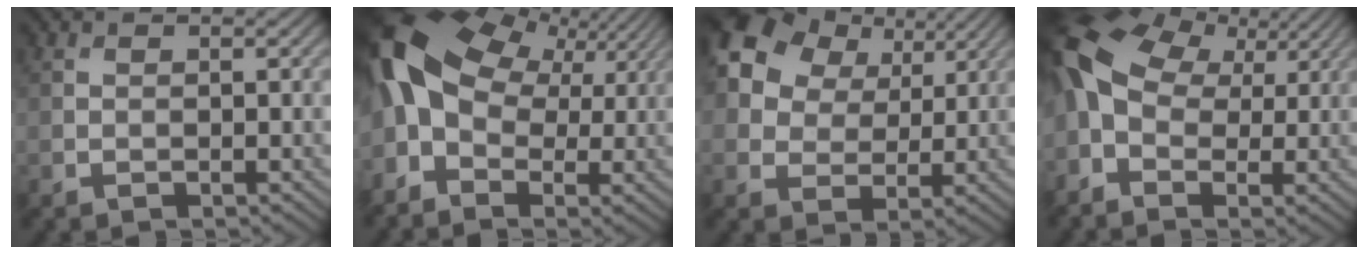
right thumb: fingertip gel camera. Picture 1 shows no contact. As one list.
[{"total": 14.8, "force": [3.1, 9.6, 10.9], "torque": [-0.254, 0.001, 0.053]}, {"total": 14.0, "force": [6.9, 9.6, 7.5], "torque": [-0.194, 0.058, 0.122]}, {"total": 13.0, "force": [2.5, 8.8, 9.1], "torque": [-0.229, 0.005, 0.049]}]